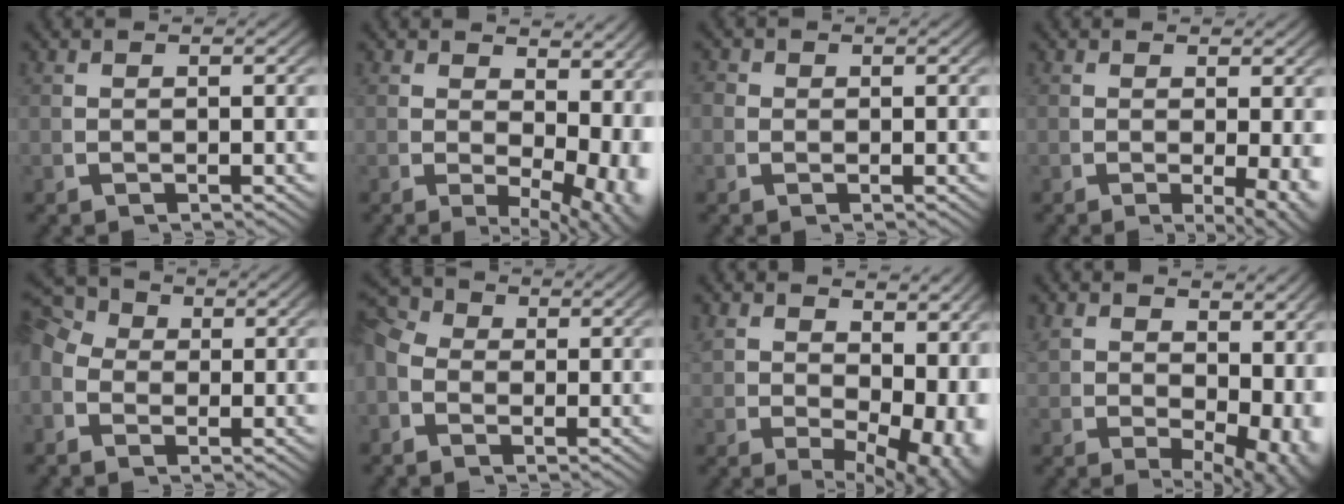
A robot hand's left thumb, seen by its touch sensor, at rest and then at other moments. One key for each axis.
{"total": 6.0, "fx": 0.7, "fy": 3.4, "fz": 4.9, "tx": -0.065, "ty": -0.030, "tz": 0.027}
{"total": 1.2, "fx": 0.1, "fy": 1.2, "fz": 0.3, "tx": -0.008, "ty": -0.007, "tz": 0.000}
{"total": 3.7, "fx": -0.6, "fy": 1.5, "fz": 3.3, "tx": -0.047, "ty": -0.022, "tz": -0.001}
{"total": 5.0, "fx": 0.8, "fy": 3.9, "fz": 3.0, "tx": -0.061, "ty": -0.008, "tz": 0.007}
{"total": 4.2, "fx": 0.2, "fy": 3.4, "fz": 2.4, "tx": -0.058, "ty": -0.011, "tz": -0.004}
{"total": 6.9, "fx": 1.0, "fy": 3.8, "fz": 5.7, "tx": -0.083, "ty": -0.034, "tz": 0.044}
{"total": 6.0, "fx": 1.1, "fy": 3.3, "fz": 4.8, "tx": -0.068, "ty": -0.029, "tz": 0.044}